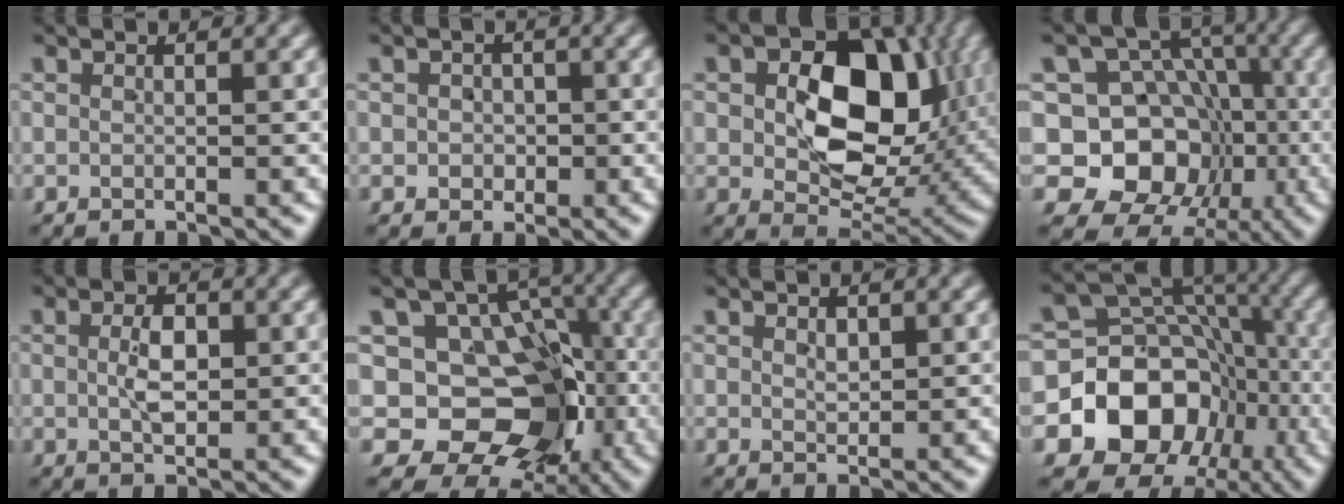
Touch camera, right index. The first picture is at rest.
{"total": 2.4, "force": [-0.5, 2.3, 0.7], "torque": [0.002, -0.004, -0.005]}
{"total": 13.0, "force": [2.1, 9.0, 9.2], "torque": [-0.135, -0.019, 0.042]}
{"total": 19.3, "force": [-3.1, 17.0, 8.5], "torque": [-0.195, -0.083, -0.047]}
{"total": 2.8, "force": [0.1, 1.5, 2.4], "torque": [-0.041, 0.000, 0.004]}
{"total": 18.9, "force": [-3.1, 15.6, 10.3], "torque": [-0.212, -0.071, -0.044]}
{"total": 1.0, "force": [0.4, 0.7, 0.7], "torque": [-0.012, -0.005, 0.012]}
{"total": 18.8, "force": [-3.9, 15.6, 9.7], "torque": [-0.192, -0.065, -0.047]}